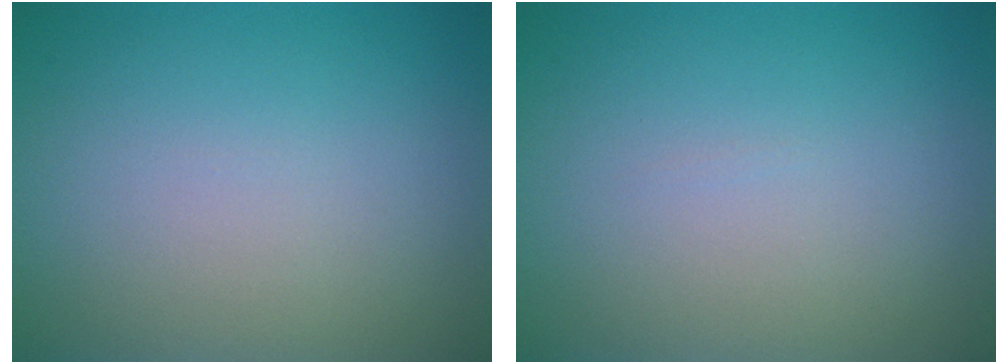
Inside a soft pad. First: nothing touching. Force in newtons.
{"total": 0.0}